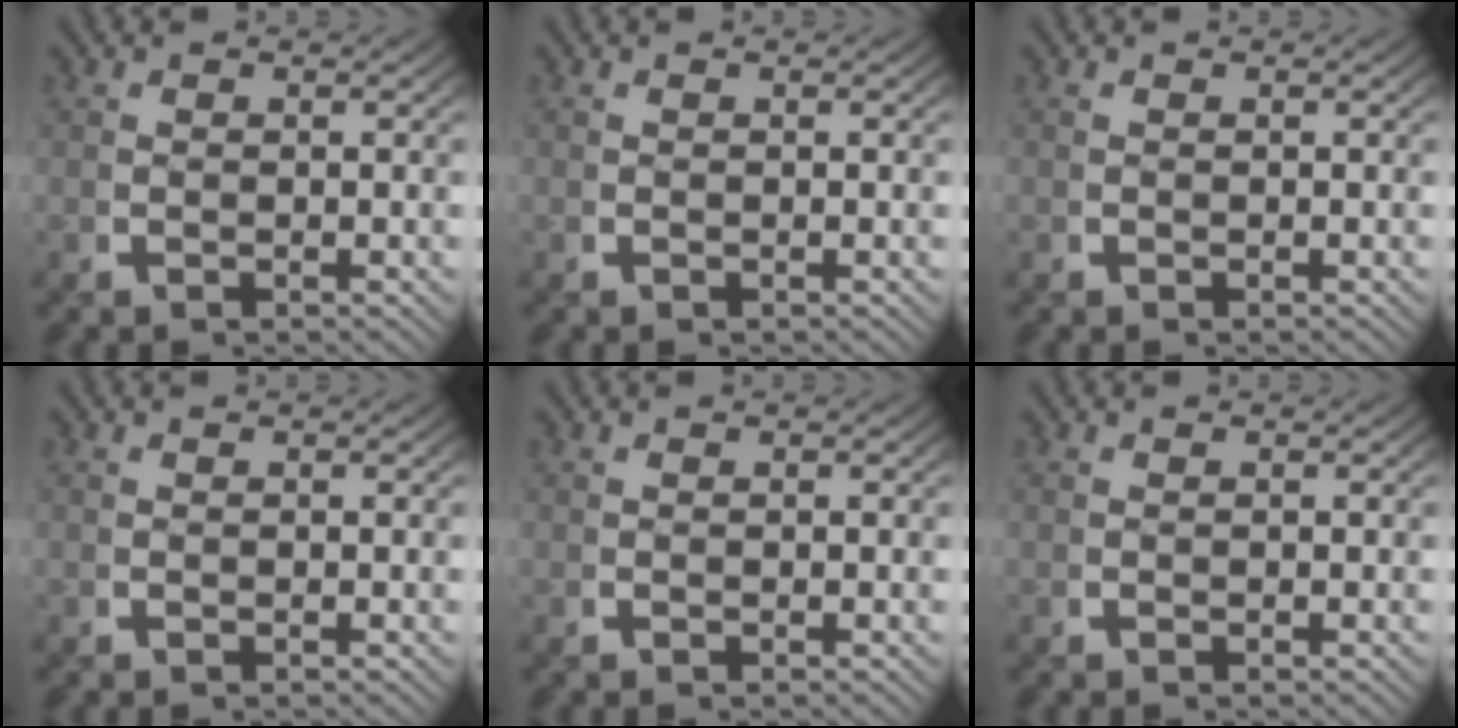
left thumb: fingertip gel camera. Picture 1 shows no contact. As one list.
[{"total": 0.0}, {"total": 0.0}, {"total": 0.0}, {"total": 0.0}, {"total": 0.0}]